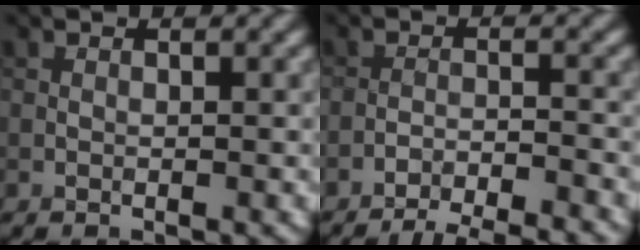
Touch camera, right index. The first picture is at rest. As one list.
[{"total": 7.2, "force": [-6.7, 1.3, 2.2], "torque": [-0.024, 0.009, -0.095]}]